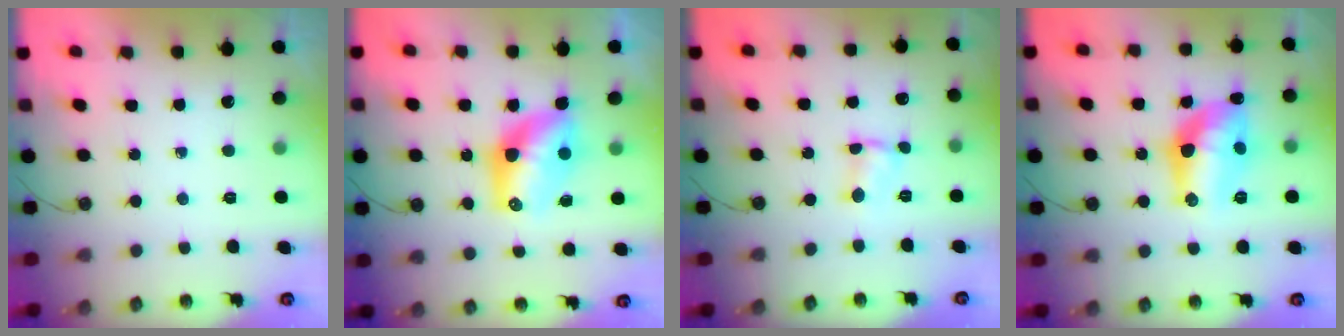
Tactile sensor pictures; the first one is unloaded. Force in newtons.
{"total": 11.9, "press": 11.3, "slide": 3.6}
{"total": 2.5, "press": 2.5, "slide": 0.2}
{"total": 14.6, "press": 14.1, "slide": 3.5}